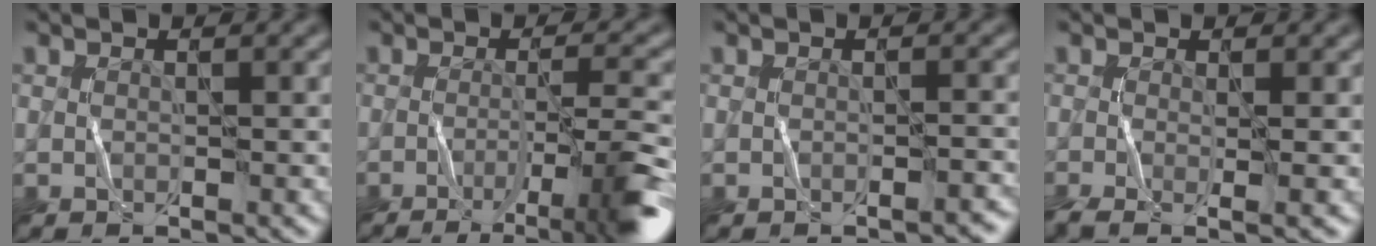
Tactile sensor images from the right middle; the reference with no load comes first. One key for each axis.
{"total": 7.6, "fx": -3.6, "fy": 1.4, "fz": 6.5, "tx": -0.086, "ty": 0.002, "tz": -0.054}
{"total": 1.1, "fx": -0.9, "fy": 0.2, "fz": 0.5, "tx": -0.008, "ty": 0.002, "tz": -0.014}
{"total": 3.1, "fx": -1.0, "fy": 0.7, "fz": 2.9, "tx": -0.056, "ty": -0.015, "tz": -0.025}